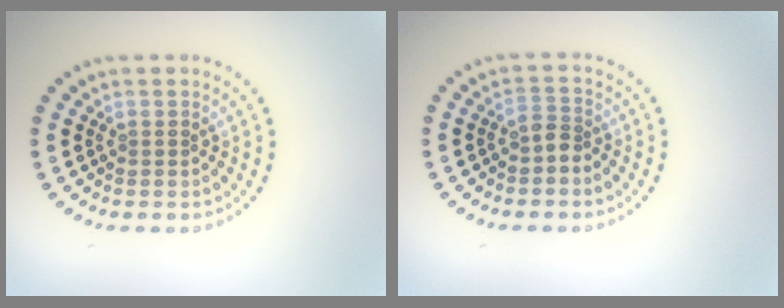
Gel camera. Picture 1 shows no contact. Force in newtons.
{"total": 1.5, "press": 1.2, "slide": 1.0}